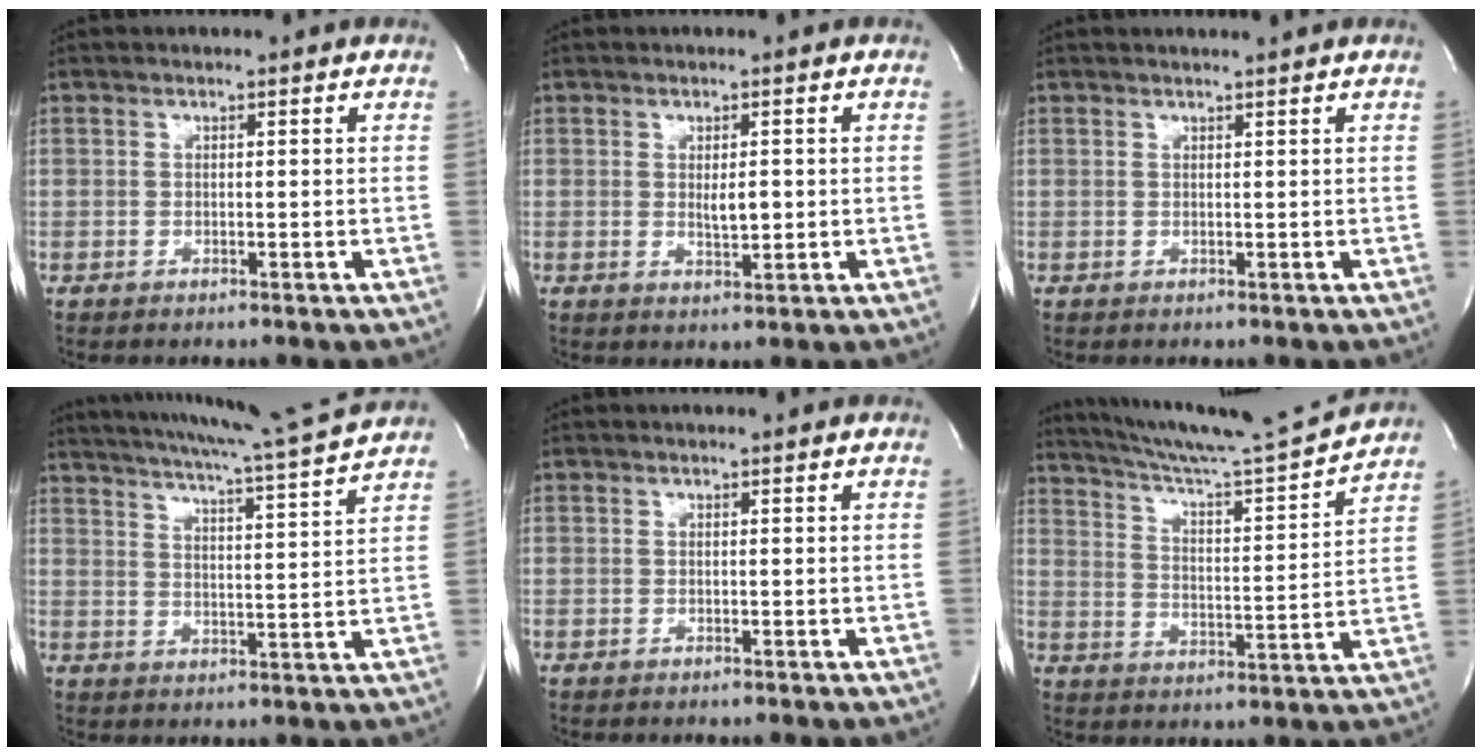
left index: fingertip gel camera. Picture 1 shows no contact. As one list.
[{"total": 2.6, "force": [0.2, 0.8, 2.4], "torque": [-0.042, -0.005, 0.006]}, {"total": 2.0, "force": [1.8, -0.4, 0.7], "torque": [-0.009, 0.005, 0.026]}, {"total": 15.6, "force": [14.2, -2.0, 6.2], "torque": [-0.113, -0.034, 0.196]}, {"total": 0.0}, {"total": 15.9, "force": [15.0, -1.9, 4.9], "torque": [-0.090, -0.037, 0.228]}]